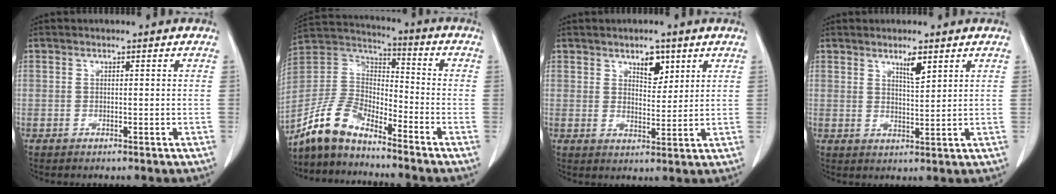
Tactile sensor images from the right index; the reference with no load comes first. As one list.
[{"total": 10.5, "force": [-8.9, 3.4, 4.4], "torque": [-0.108, 0.020, -0.180]}, {"total": 4.3, "force": [2.6, 2.1, 2.7], "torque": [-0.041, -0.004, 0.042]}, {"total": 3.3, "force": [2.1, 0.4, 2.5], "torque": [-0.047, -0.005, 0.038]}]